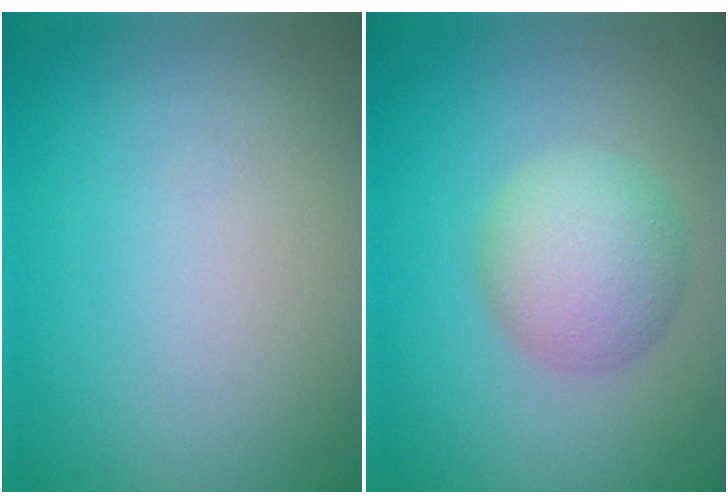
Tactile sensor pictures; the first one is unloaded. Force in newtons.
{"total": 4.4, "press": 4.4, "slide": 0.1}